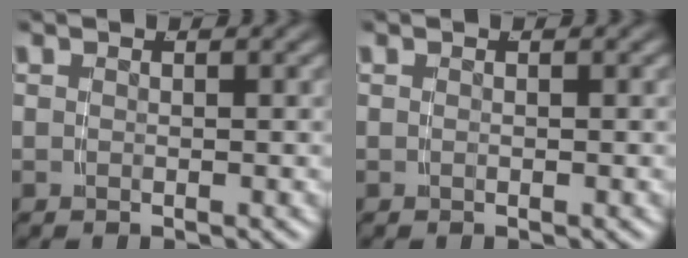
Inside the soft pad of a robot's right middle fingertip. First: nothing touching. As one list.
[{"total": 0.0}]